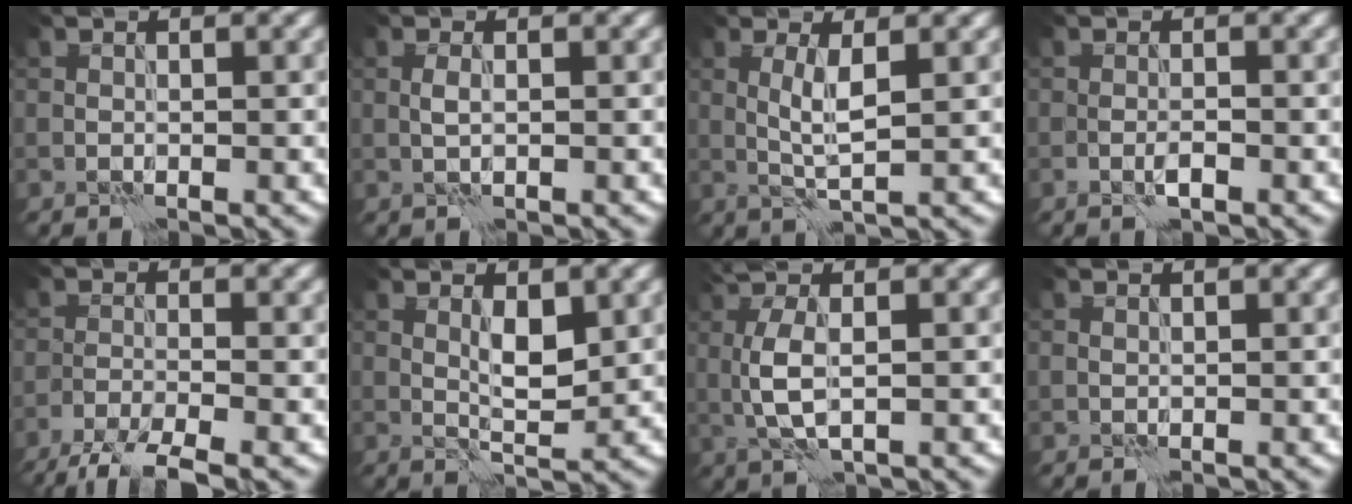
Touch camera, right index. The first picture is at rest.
{"total": 0.9, "force": [0.0, 0.3, 0.9], "torque": [-0.022, 0.002, 0.000]}
{"total": 2.5, "force": [0.8, 0.2, 2.4], "torque": [-0.050, 0.000, 0.016]}
{"total": 0.7, "force": [-0.3, 0.1, 0.6], "torque": [-0.013, -0.001, -0.007]}
{"total": 4.8, "force": [-3.8, 0.6, 3.0], "torque": [-0.049, -0.010, -0.076]}
{"total": 2.7, "force": [0.8, 0.9, 2.4], "torque": [-0.044, -0.005, 0.017]}
{"total": 4.5, "force": [0.6, 1.6, 4.2], "torque": [-0.096, 0.005, 0.013]}
{"total": 0.7, "force": [0.7, -0.1, -0.2], "torque": [0.003, 0.000, 0.012]}